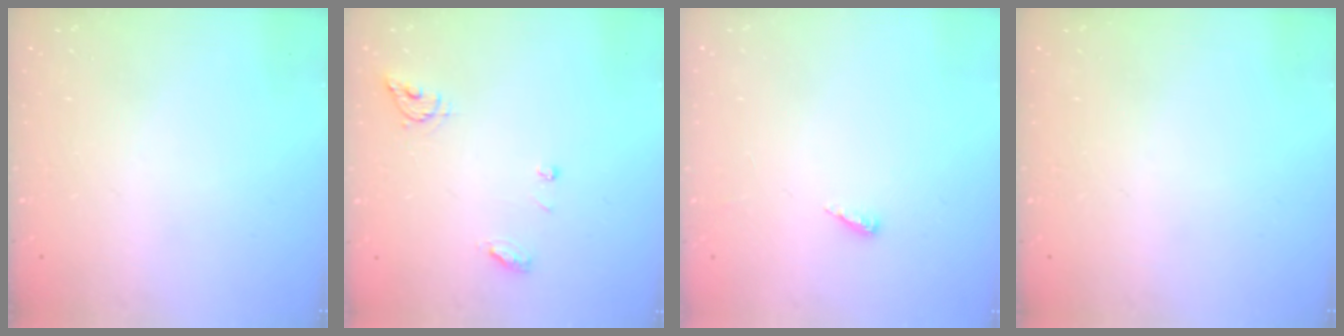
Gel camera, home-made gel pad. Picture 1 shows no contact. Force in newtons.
{"total": 6.2, "press": 6.2, "slide": 0.5}
{"total": 2.8, "press": 2.8, "slide": 0.2}
{"total": 0.0}